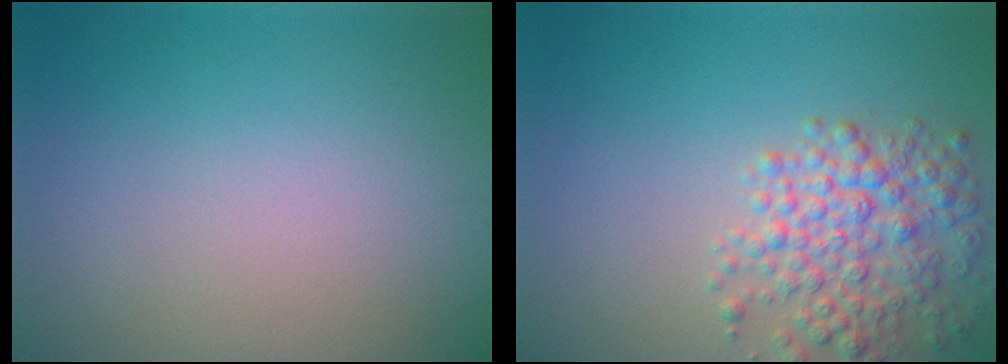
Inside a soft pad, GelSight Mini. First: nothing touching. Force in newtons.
{"total": 4.8, "press": 4.8, "slide": 0.2}